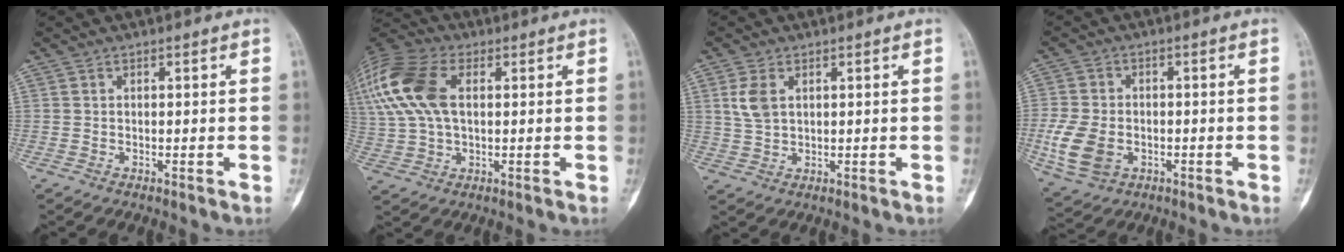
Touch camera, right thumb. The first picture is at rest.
{"total": 20.8, "force": [5.5, 12.7, 15.5], "torque": [-0.385, 0.034, 0.100]}
{"total": 4.5, "force": [1.5, 2.8, 3.2], "torque": [-0.064, 0.000, 0.035]}
{"total": 10.4, "force": [-2.7, 7.4, 6.8], "torque": [-0.141, 0.000, -0.046]}